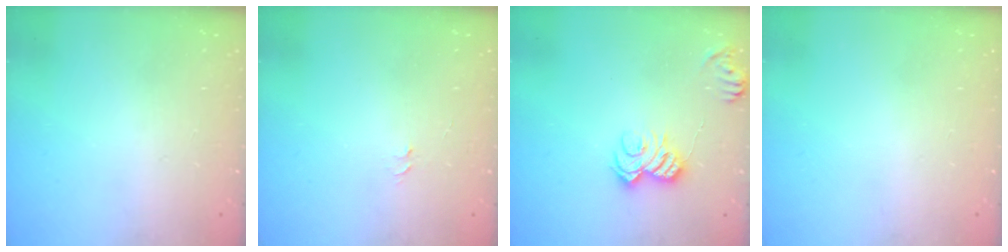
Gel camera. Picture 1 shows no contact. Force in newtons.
{"total": 3.5, "press": 3.5, "slide": 0.3}
{"total": 8.6, "press": 8.6, "slide": 0.0}
{"total": 0.0}